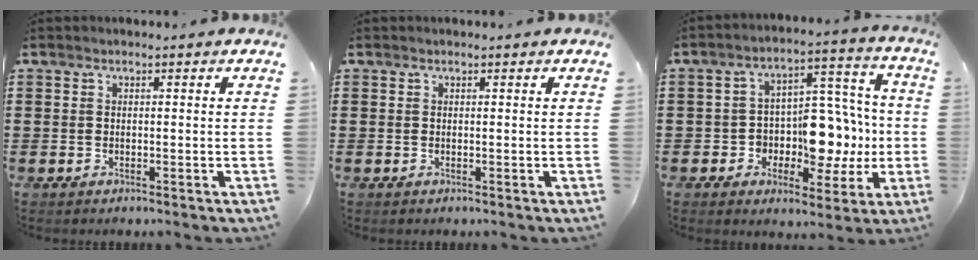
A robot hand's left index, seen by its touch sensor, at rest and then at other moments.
{"total": 0.0}
{"total": 9.8, "force": [-1.0, 7.6, 6.0], "torque": [-0.099, 0.004, -0.009]}